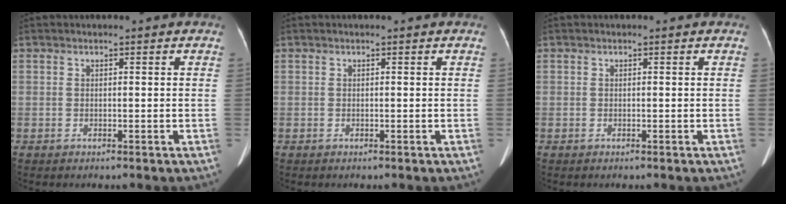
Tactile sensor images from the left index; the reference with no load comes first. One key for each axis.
{"total": 0.0}
{"total": 0.0}